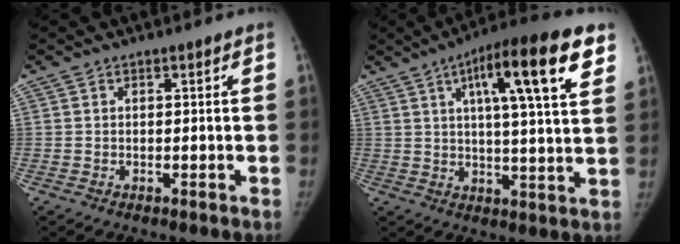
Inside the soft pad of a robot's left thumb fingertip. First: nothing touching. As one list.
[{"total": 18.5, "force": [8.4, 3.9, 16.0], "torque": [-0.219, -0.009, 0.119]}]